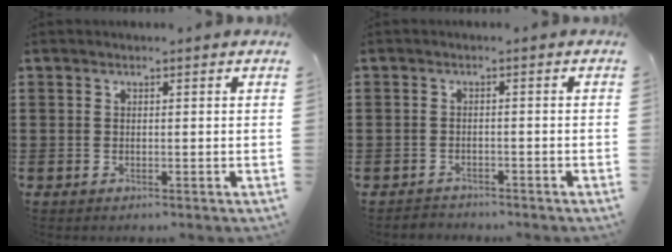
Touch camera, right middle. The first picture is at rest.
{"total": 1.5, "force": [-1.5, 0.4, -0.2], "torque": [-0.001, 0.002, -0.035]}